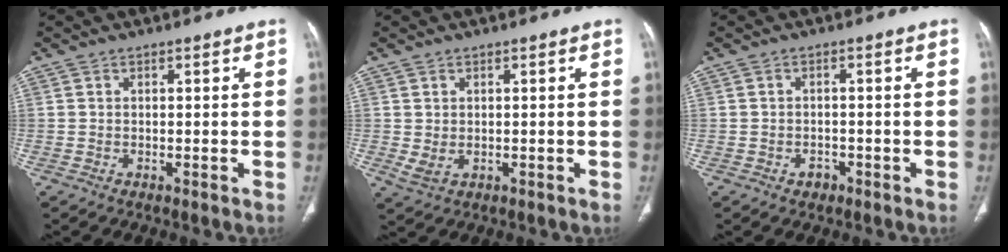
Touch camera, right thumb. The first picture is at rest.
{"total": 2.5, "force": [0.0, 1.8, 1.8], "torque": [-0.039, -0.005, 0.011]}
{"total": 1.9, "force": [-1.0, 1.5, 0.7], "torque": [-0.007, 0.009, -0.012]}